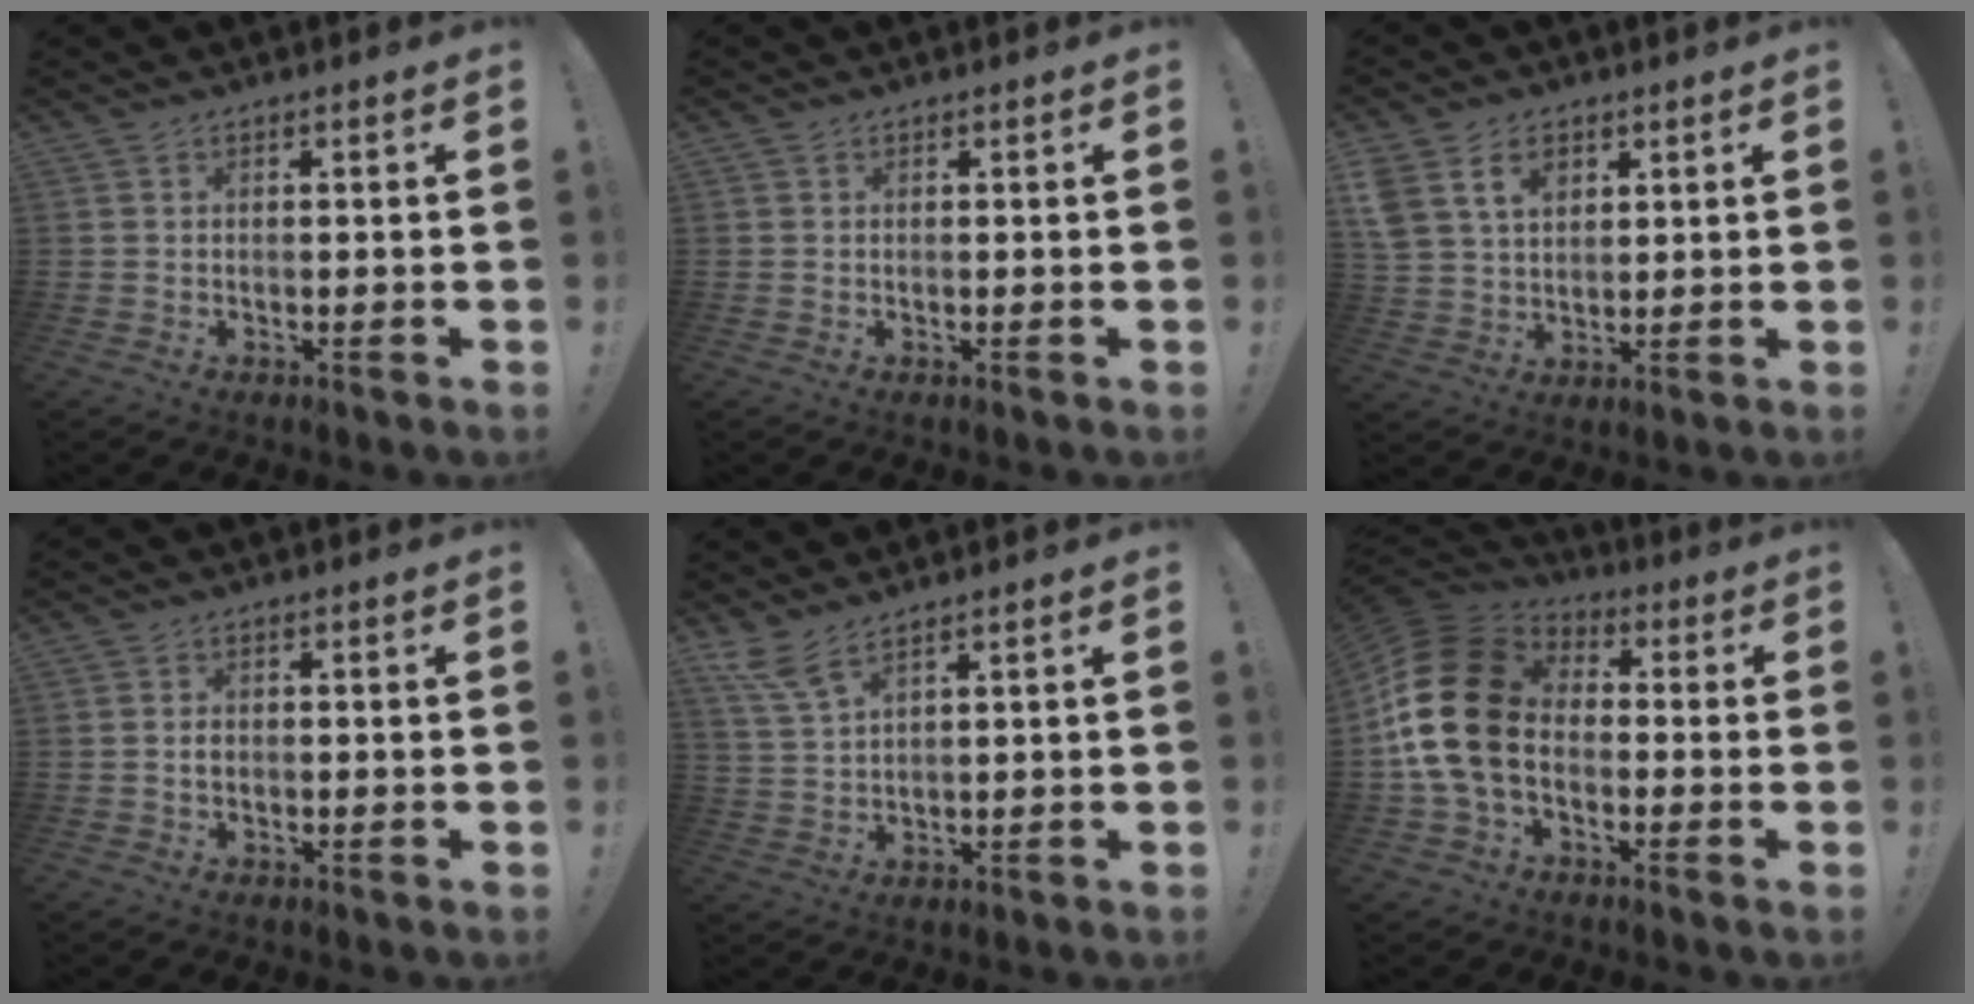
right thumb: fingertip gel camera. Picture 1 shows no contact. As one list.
[{"total": 0.0}, {"total": 11.1, "force": [5.2, 7.9, 5.7], "torque": [-0.096, -0.016, 0.102]}, {"total": 1.3, "force": [-0.4, 1.0, 0.8], "torque": [-0.014, 0.005, -0.008]}, {"total": 5.9, "force": [4.4, 1.1, 3.7], "torque": [-0.077, -0.018, 0.084]}, {"total": 19.5, "force": [-0.9, 13.4, 14.1], "torque": [-0.268, 0.028, -0.008]}]